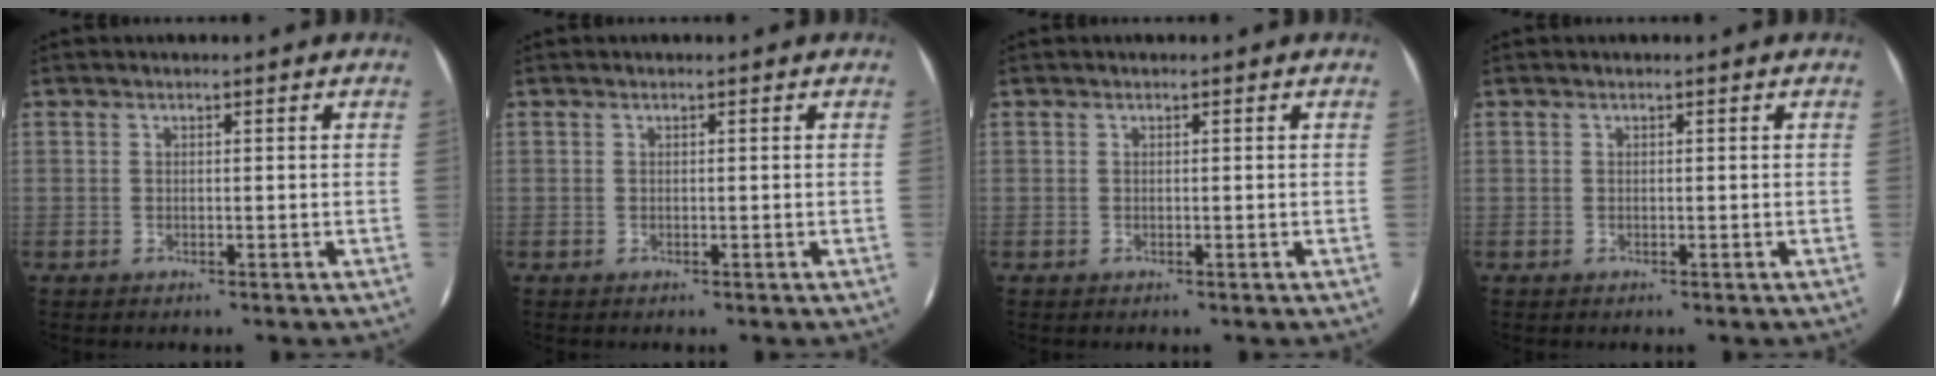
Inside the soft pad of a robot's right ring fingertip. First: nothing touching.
{"total": 0.0}
{"total": 0.0}
{"total": 0.0}